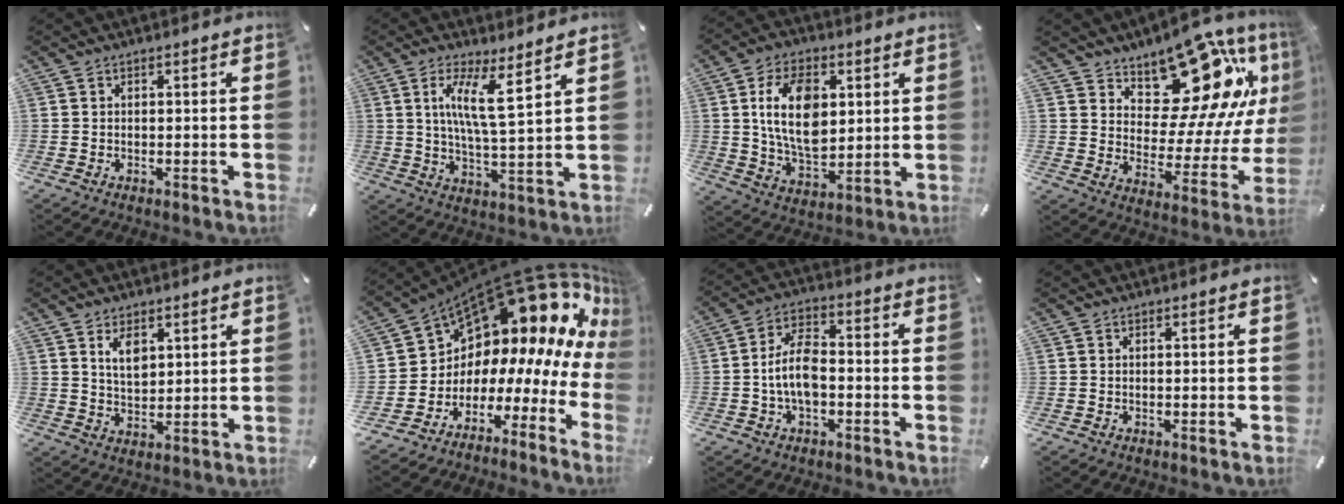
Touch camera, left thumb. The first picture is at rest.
{"total": 9.8, "force": [4.6, 1.4, 8.5], "torque": [-0.161, -0.018, 0.075]}
{"total": 15.0, "force": [3.5, 9.6, 11.0], "torque": [-0.224, 0.004, 0.059]}
{"total": 18.3, "force": [12.8, 9.2, 9.3], "torque": [-0.121, -0.107, 0.216]}
{"total": 5.7, "force": [3.2, 3.3, 3.4], "torque": [-0.061, -0.013, 0.055]}
{"total": 15.8, "force": [12.4, 8.1, 5.6], "torque": [-0.078, -0.137, 0.233]}
{"total": 9.2, "force": [-1.9, 5.2, 7.4], "torque": [-0.150, 0.016, -0.035]}
{"total": 0.0}